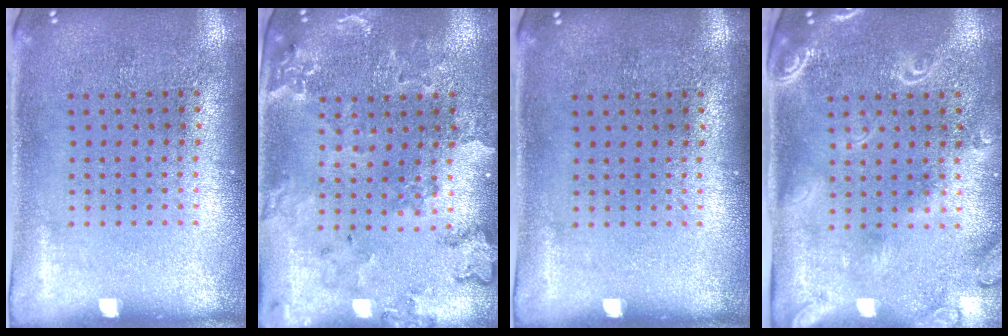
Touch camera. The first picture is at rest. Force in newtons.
{"total": 0.7, "press": 0.7, "slide": 0.2}
{"total": 0.0}
{"total": 2.3, "press": 1.9, "slide": 1.2}